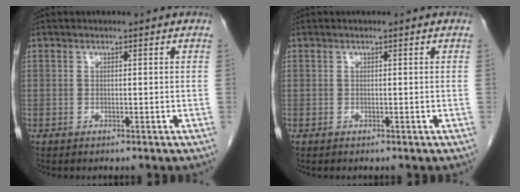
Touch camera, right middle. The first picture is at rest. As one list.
[{"total": 0.0}]